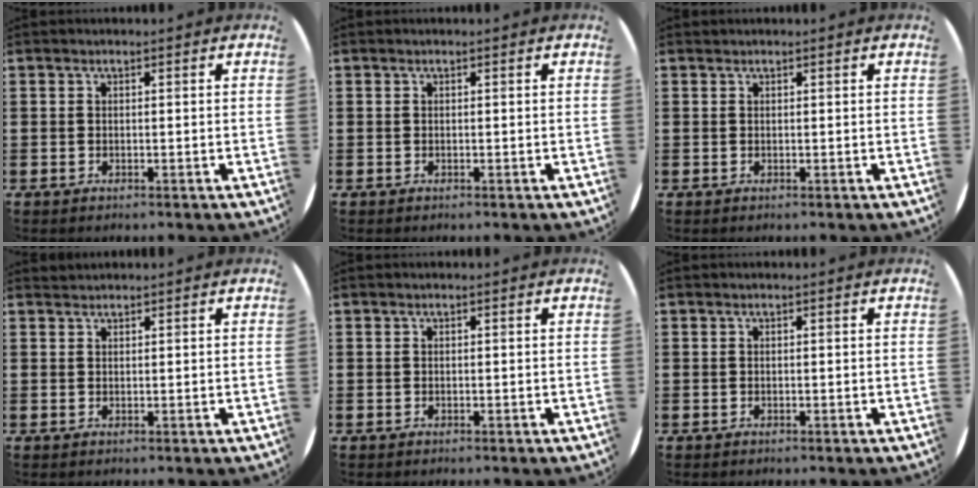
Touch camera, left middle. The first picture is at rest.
{"total": 0.0}
{"total": 0.0}
{"total": 0.6, "force": [0.6, 0.0, -0.2], "torque": [0.002, 0.003, 0.013]}
{"total": 0.0}
{"total": 0.0}